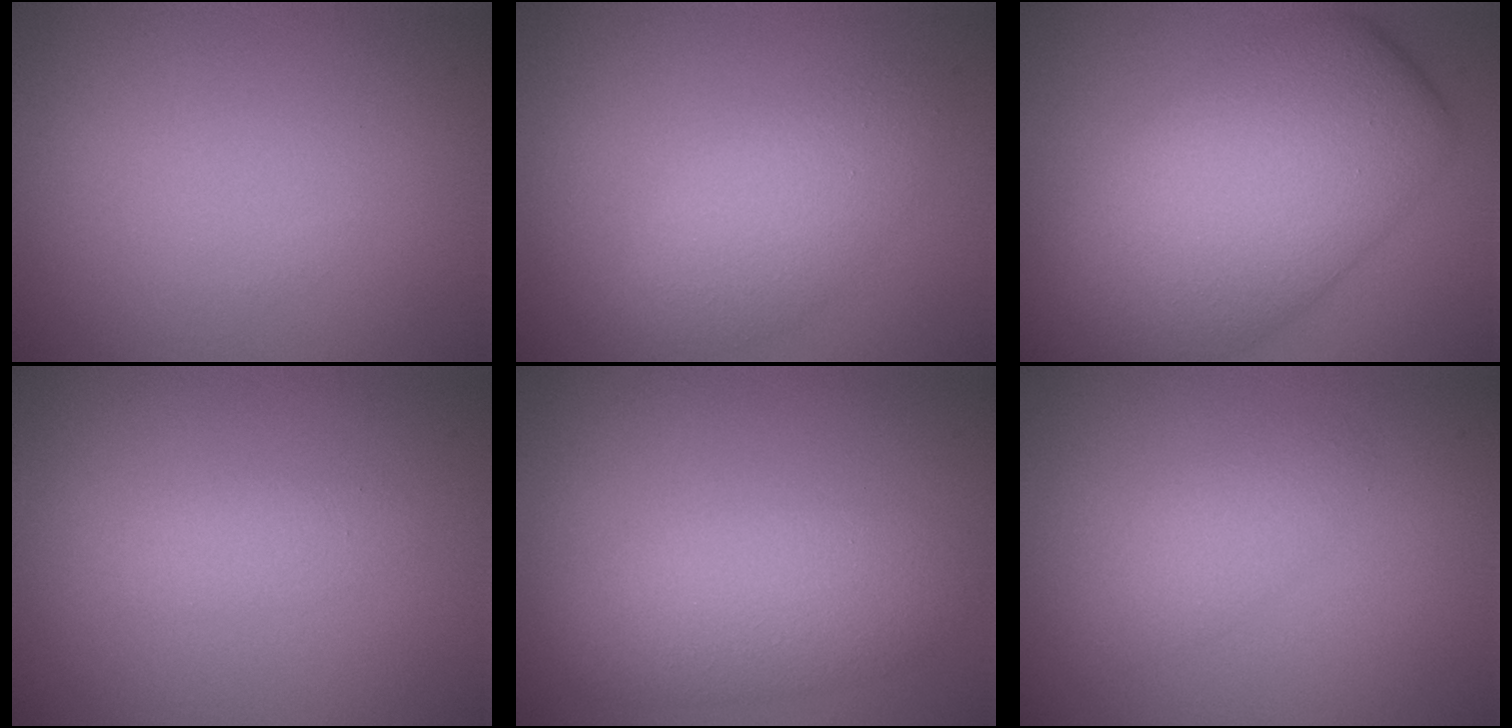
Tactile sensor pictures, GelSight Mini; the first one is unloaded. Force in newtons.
{"total": 3.5, "press": 3.5, "slide": 0.1}
{"total": 12.0, "press": 12.0, "slide": 0.5}
{"total": 1.4, "press": 1.4, "slide": 0.0}
{"total": 4.6, "press": 4.6, "slide": 0.2}
{"total": 1.9, "press": 1.9, "slide": 0.2}